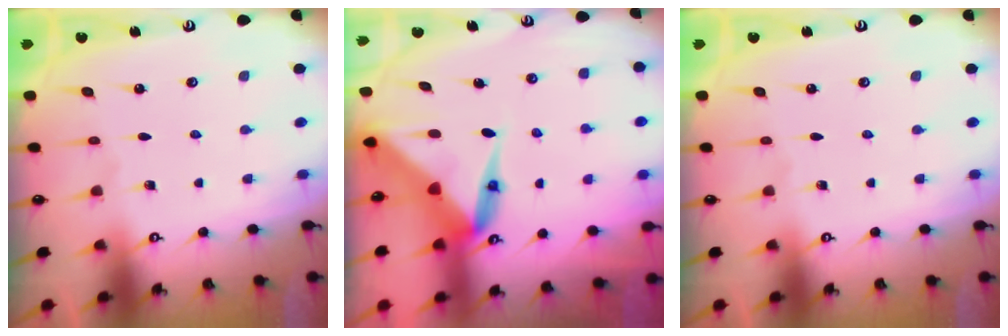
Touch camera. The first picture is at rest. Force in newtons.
{"total": 8.1, "press": 8.1, "slide": 0.6}
{"total": 0.0}